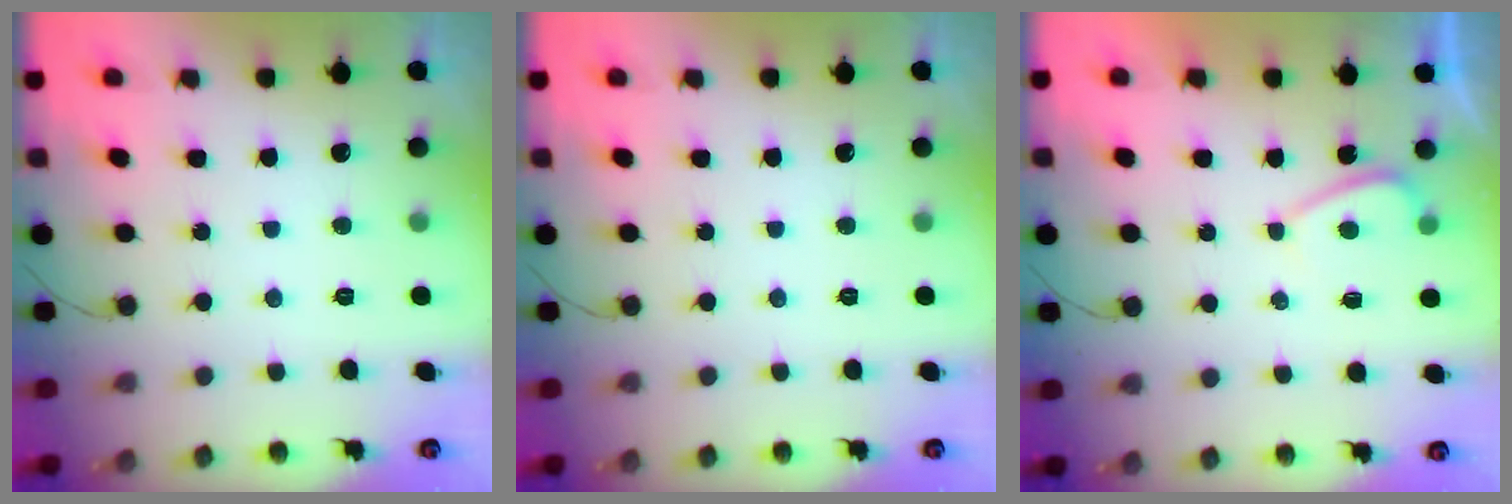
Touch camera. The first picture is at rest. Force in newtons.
{"total": 0.0}
{"total": 2.0, "press": 1.9, "slide": 0.7}